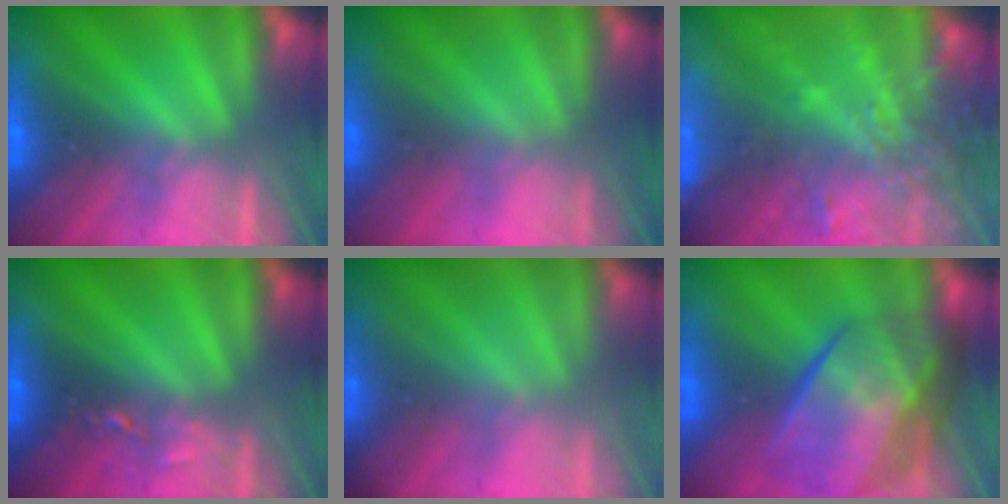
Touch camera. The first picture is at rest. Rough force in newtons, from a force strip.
{"total": 2.4}
{"total": 7.2}
{"total": 2.4}
{"total": 1.1}
{"total": 7.1}